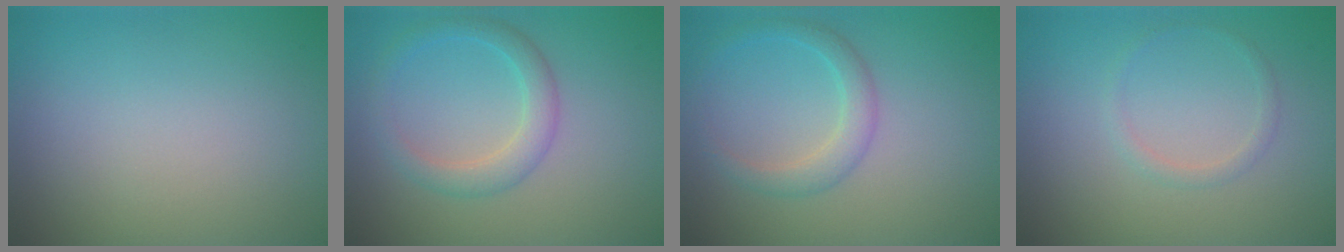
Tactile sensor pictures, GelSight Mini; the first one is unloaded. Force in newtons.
{"total": 2.7, "press": 2.7, "slide": 0.1}
{"total": 2.3, "press": 2.3, "slide": 0.2}
{"total": 1.0, "press": 1.0, "slide": 0.1}